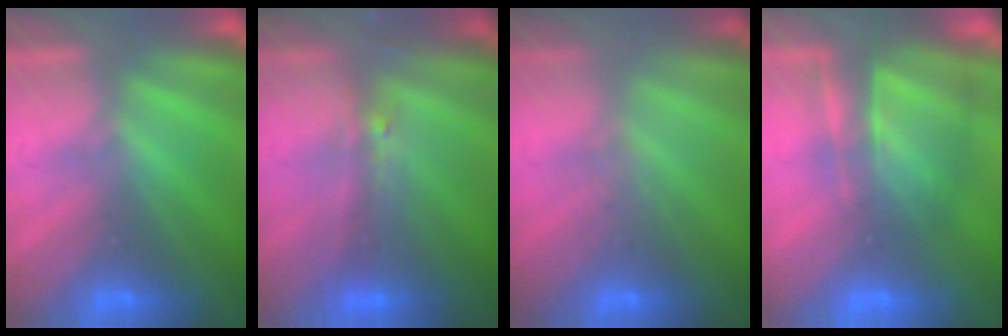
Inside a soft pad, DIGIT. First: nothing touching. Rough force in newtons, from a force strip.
{"total": 2.4}
{"total": 2.9}
{"total": 5.5}